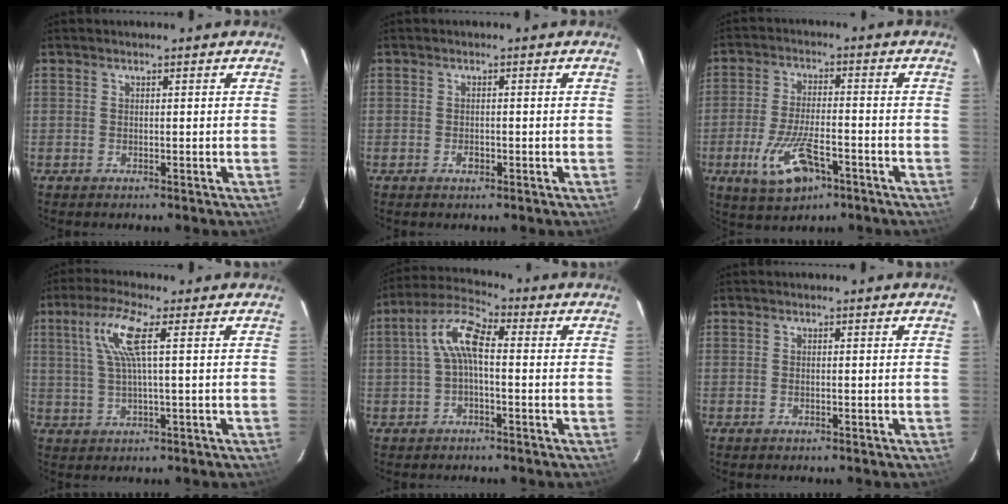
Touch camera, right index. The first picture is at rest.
{"total": 1.4, "force": [-0.6, 0.8, 0.9], "torque": [-0.017, 0.002, -0.010]}
{"total": 10.6, "force": [-4.8, 4.3, 8.4], "torque": [-0.183, -0.014, -0.081]}
{"total": 7.4, "force": [2.2, 0.4, 7.1], "torque": [-0.141, 0.008, 0.048]}
{"total": 7.3, "force": [0.0, 2.8, 6.7], "torque": [-0.148, 0.026, -0.003]}
{"total": 0.0}